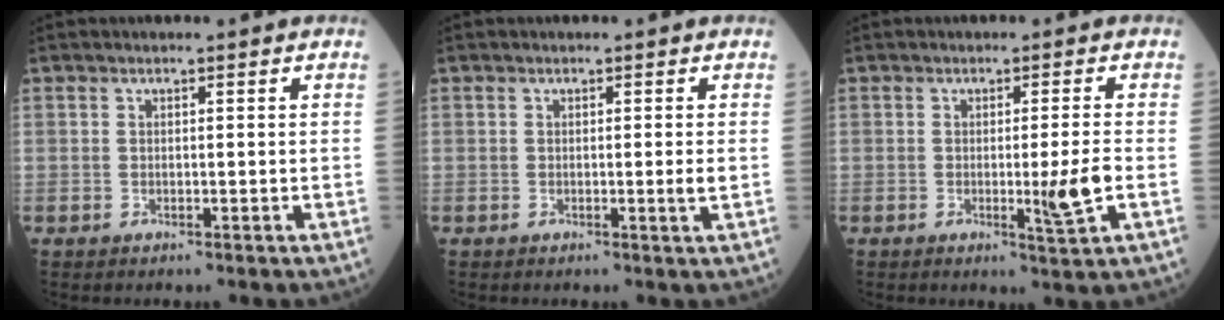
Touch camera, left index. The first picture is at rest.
{"total": 1.3, "force": [-0.2, -0.4, 1.2], "torque": [-0.018, -0.005, -0.002]}
{"total": 4.6, "force": [-1.0, -0.6, 4.5], "torque": [-0.072, -0.012, -0.013]}